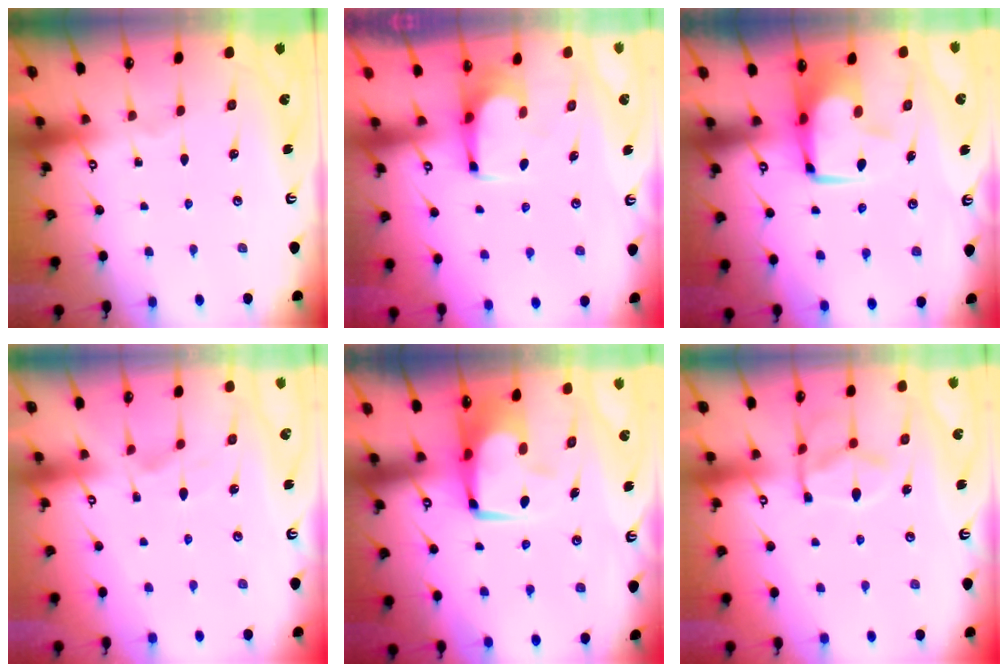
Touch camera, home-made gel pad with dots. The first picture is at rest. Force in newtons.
{"total": 3.7, "press": 3.7, "slide": 0.2}
{"total": 6.2, "press": 6.1, "slide": 1.3}
{"total": 1.5, "press": 1.0, "slide": 1.1}
{"total": 7.6, "press": 7.4, "slide": 1.6}
{"total": 12.2, "press": 12.1, "slide": 1.3}